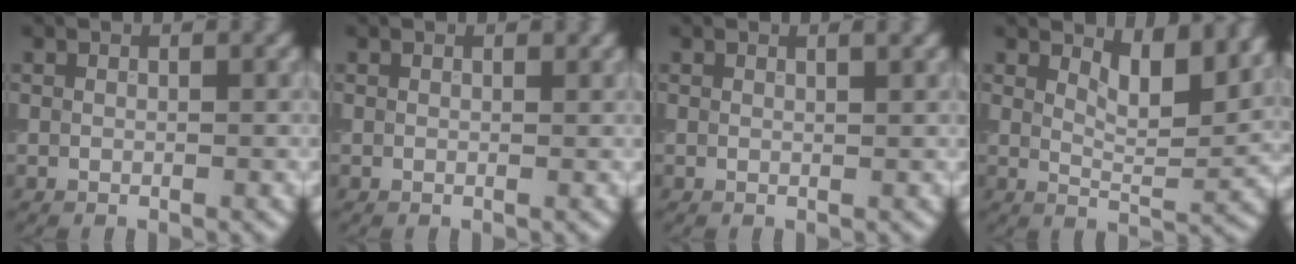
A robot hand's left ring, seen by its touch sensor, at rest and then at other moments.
{"total": 0.0}
{"total": 0.7, "force": [0.5, 0.2, 0.5], "torque": [0.000, 0.001, 0.008]}
{"total": 4.8, "force": [2.9, 1.7, 3.5], "torque": [-0.061, -0.008, 0.045]}